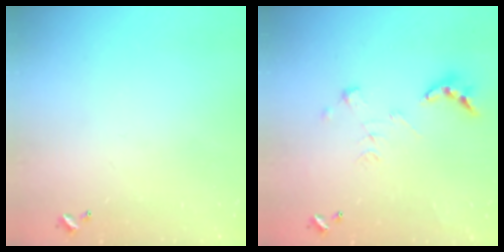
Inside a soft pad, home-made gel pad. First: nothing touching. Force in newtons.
{"total": 2.7, "press": 2.2, "slide": 1.5}